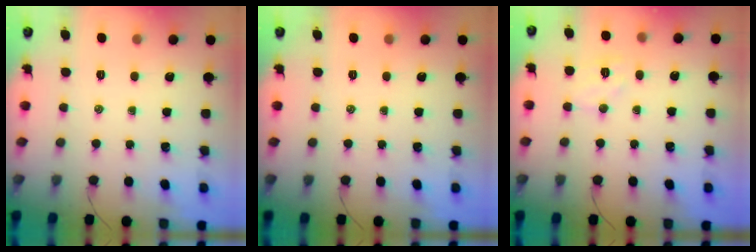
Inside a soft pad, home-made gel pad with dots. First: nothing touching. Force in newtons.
{"total": 0.0}
{"total": 6.4, "press": 6.4, "slide": 1.1}